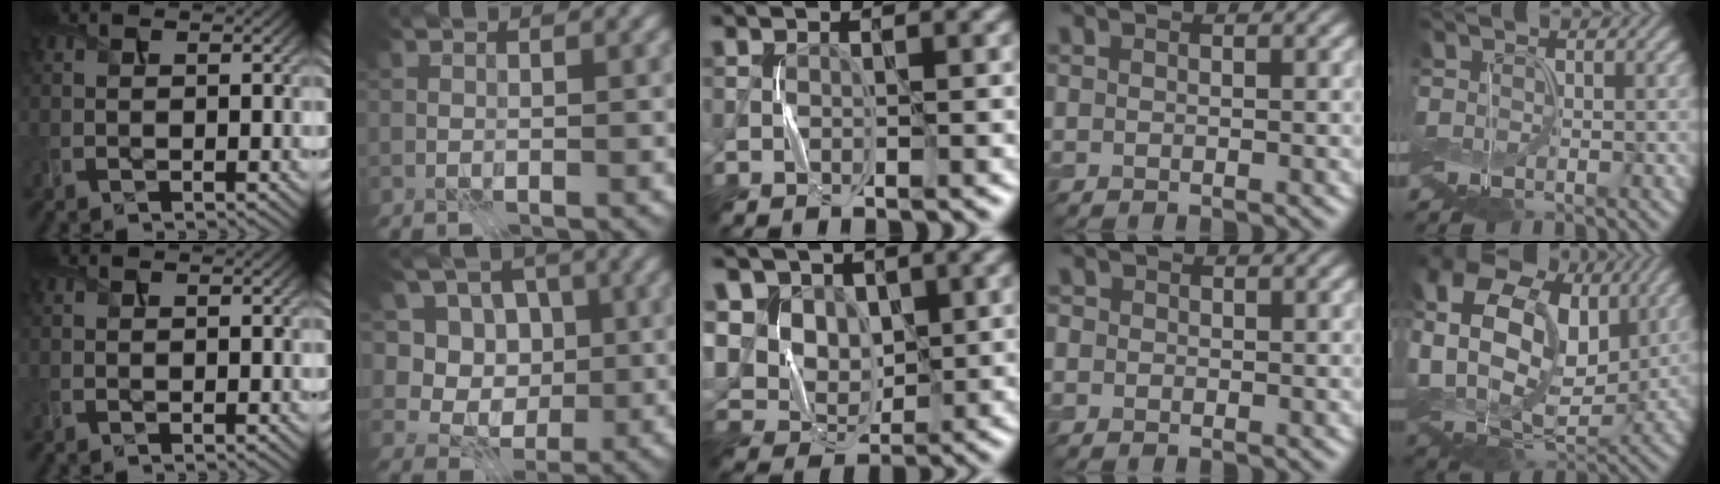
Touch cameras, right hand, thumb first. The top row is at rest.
{"index": {"total": 9.2, "force": [1.7, 8.0, 4.1], "torque": [-0.075, 0.016, 0.009]}, "middle": {"total": 7.3, "force": [2.2, 6.1, 3.5], "torque": [-0.073, 0.011, 0.030]}, "ring": {"total": 0.8, "force": [0.1, 0.7, 0.2], "torque": [-0.005, 0.003, -0.004]}, "little": {"total": 14.5, "force": [2.7, 10.2, 9.9], "torque": [-0.185, 0.024, 0.054]}}